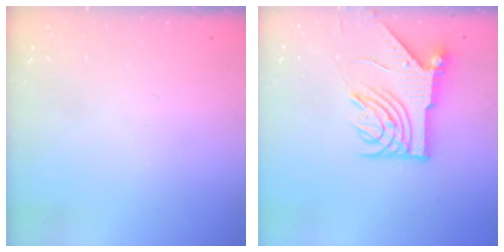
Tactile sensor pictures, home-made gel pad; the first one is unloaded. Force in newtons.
{"total": 10.9, "press": 10.9, "slide": 1.2}